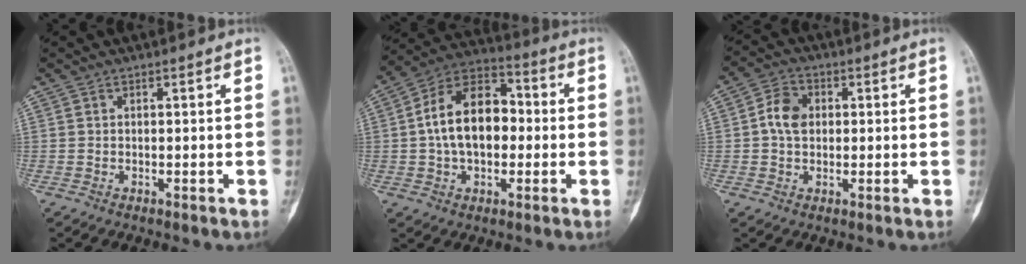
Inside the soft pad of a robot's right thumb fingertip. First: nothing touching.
{"total": 15.4, "force": [0.3, 9.8, 11.9], "torque": [-0.183, 0.036, -0.004]}
{"total": 5.9, "force": [0.5, 4.5, 3.8], "torque": [-0.060, 0.011, 0.003]}